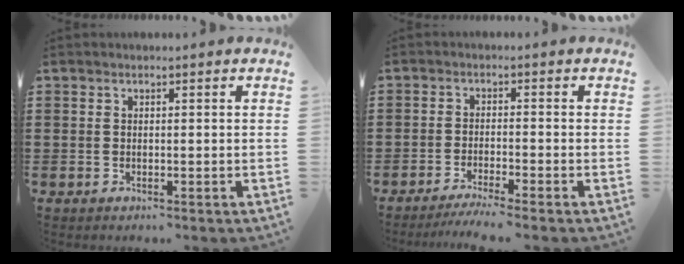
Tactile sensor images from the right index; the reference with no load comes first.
{"total": 2.6, "force": [-2.3, -0.3, 1.1], "torque": [-0.020, -0.001, -0.045]}